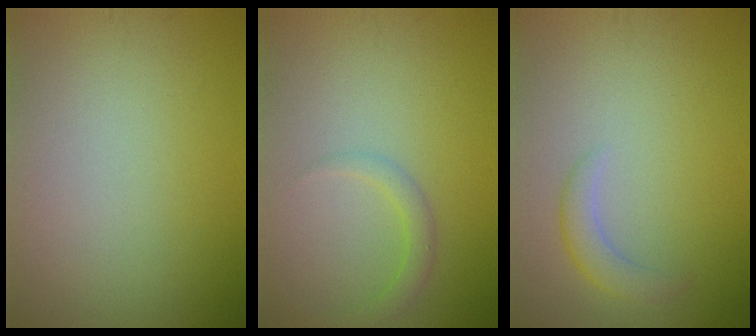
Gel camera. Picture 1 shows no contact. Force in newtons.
{"total": 1.6, "press": 1.6, "slide": 0.1}
{"total": 2.0, "press": 2.0, "slide": 0.2}